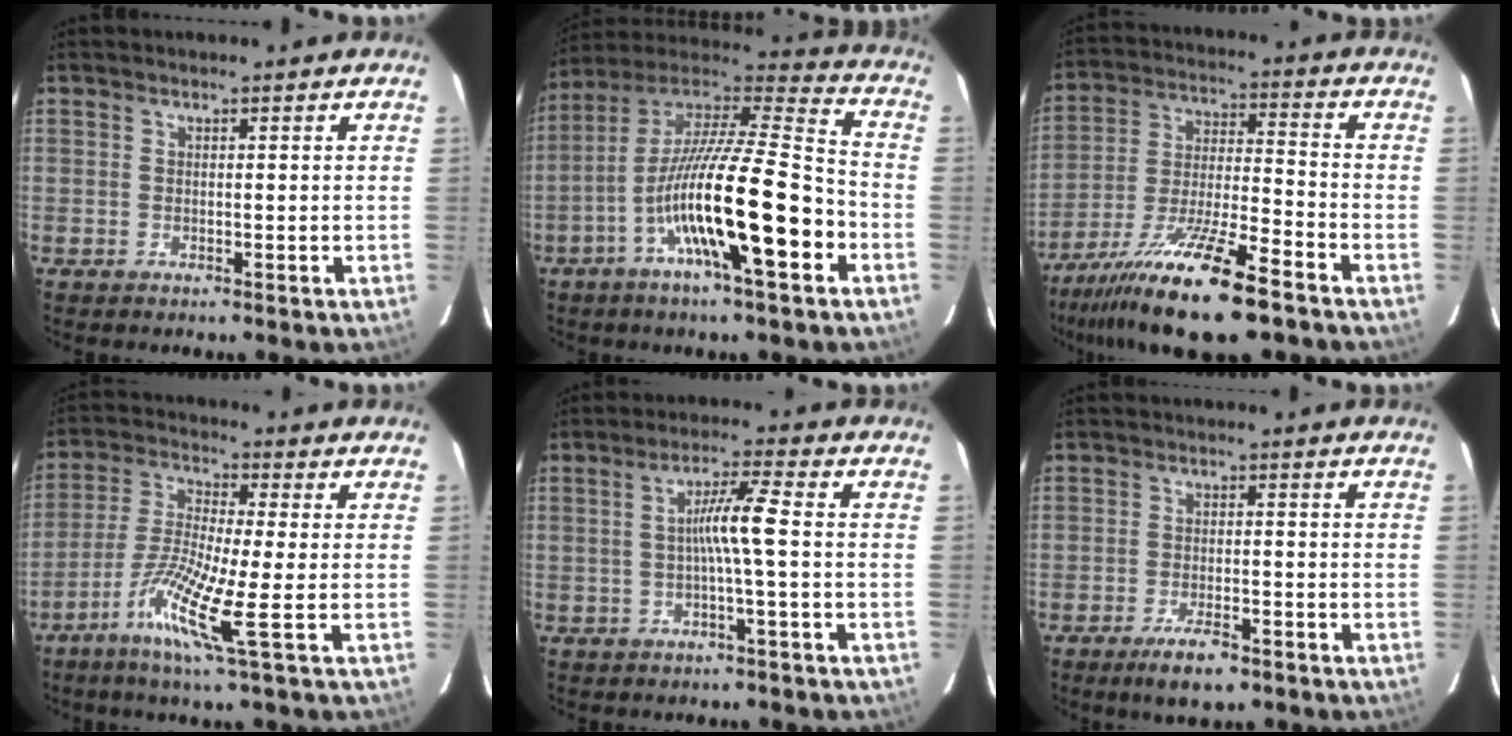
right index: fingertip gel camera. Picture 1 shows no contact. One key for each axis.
{"total": 20.1, "fx": -6.9, "fy": 2.0, "fz": 18.8, "tx": -0.341, "ty": -0.004, "tz": -0.122}
{"total": 16.8, "fx": -11.5, "fy": 1.6, "fz": 12.1, "tx": -0.224, "ty": -0.034, "tz": -0.207}
{"total": 10.9, "fx": -4.2, "fy": -0.5, "fz": 10.1, "tx": -0.201, "ty": -0.021, "tz": -0.089}
{"total": 5.5, "fx": -0.3, "fy": -0.8, "fz": 5.4, "tx": -0.096, "ty": 0.011, "tz": -0.005}
{"total": 5.0, "fx": -3.4, "fy": 1.5, "fz": 3.4, "tx": -0.064, "ty": -0.004, "tz": -0.053}